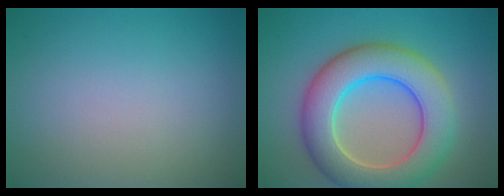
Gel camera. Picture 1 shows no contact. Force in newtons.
{"total": 9.1, "press": 9.0, "slide": 0.7}